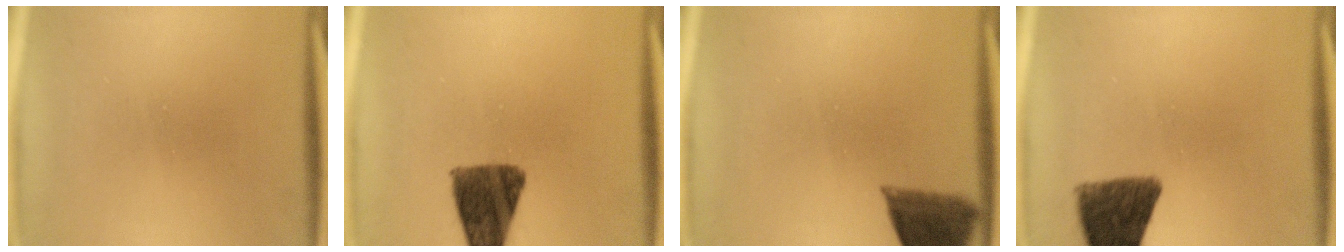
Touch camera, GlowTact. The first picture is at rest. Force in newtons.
{"total": 11.0}
{"total": 9.5}
{"total": 10.9}